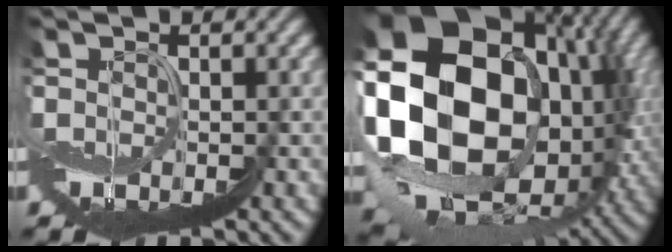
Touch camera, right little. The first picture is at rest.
{"total": 14.8, "force": [2.0, 11.1, 9.5], "torque": [-0.223, 0.018, 0.046]}